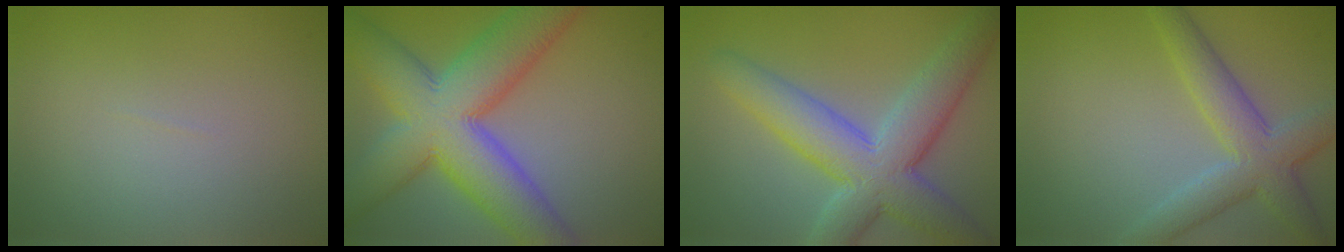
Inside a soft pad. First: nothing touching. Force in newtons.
{"total": 11.9, "press": 11.9, "slide": 0.6}
{"total": 8.3, "press": 8.3, "slide": 0.5}
{"total": 4.3, "press": 4.3, "slide": 0.3}